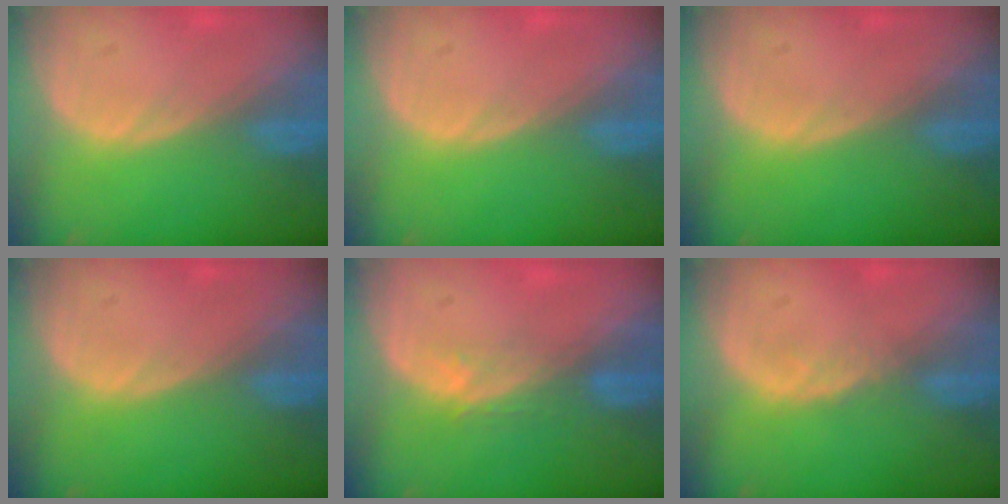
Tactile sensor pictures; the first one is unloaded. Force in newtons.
{"total": 0.0}
{"total": 0.0}
{"total": 0.0}
{"total": 2.9, "press": 2.4, "slide": 1.7}
{"total": 1.1, "press": 1.1, "slide": 0.2}